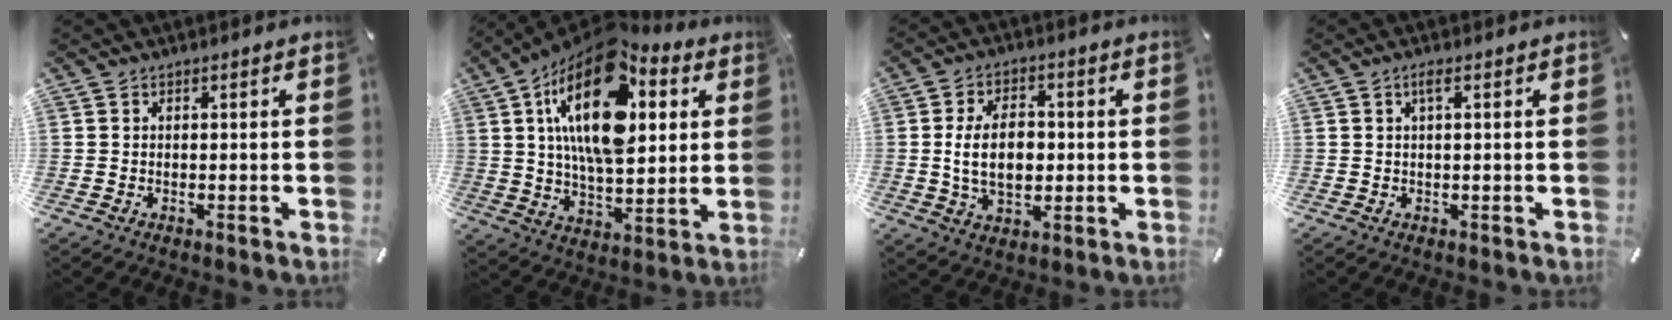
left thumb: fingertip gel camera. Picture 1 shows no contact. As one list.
[{"total": 23.6, "force": [8.7, 12.4, 18.1], "torque": [-0.322, -0.028, 0.140]}, {"total": 10.8, "force": [0.1, 7.1, 8.1], "torque": [-0.159, 0.005, -0.001]}, {"total": 2.2, "force": [0.7, 0.4, 2.1], "torque": [-0.044, 0.003, 0.011]}]